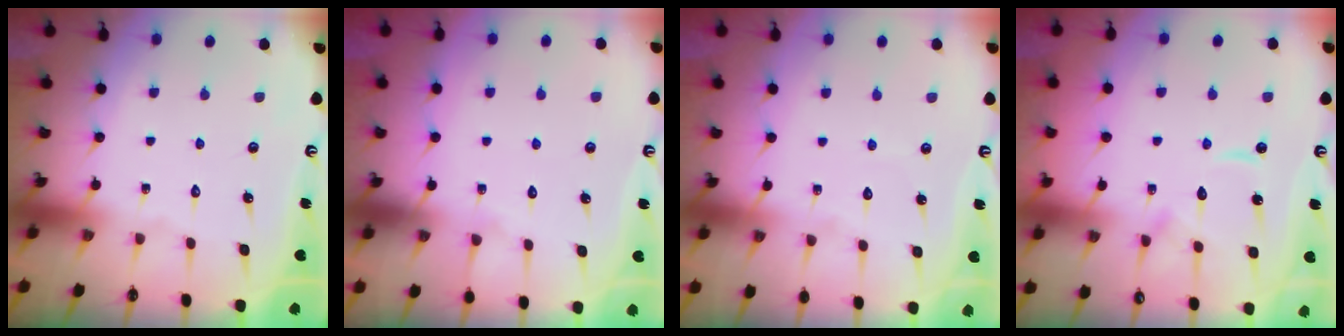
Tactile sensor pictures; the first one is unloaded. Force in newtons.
{"total": 2.9, "press": 2.9, "slide": 0.3}
{"total": 2.9, "press": 2.9, "slide": 0.3}
{"total": 10.3, "press": 10.2, "slide": 0.9}